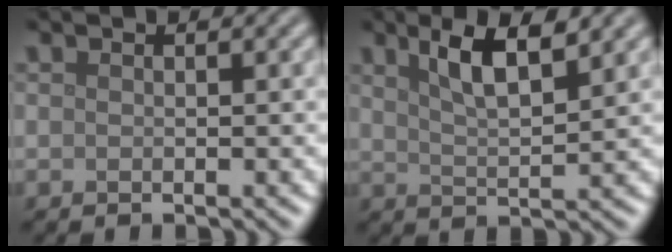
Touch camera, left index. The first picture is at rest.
{"total": 4.9, "force": [2.9, 1.2, 3.7], "torque": [-0.063, 0.005, 0.049]}